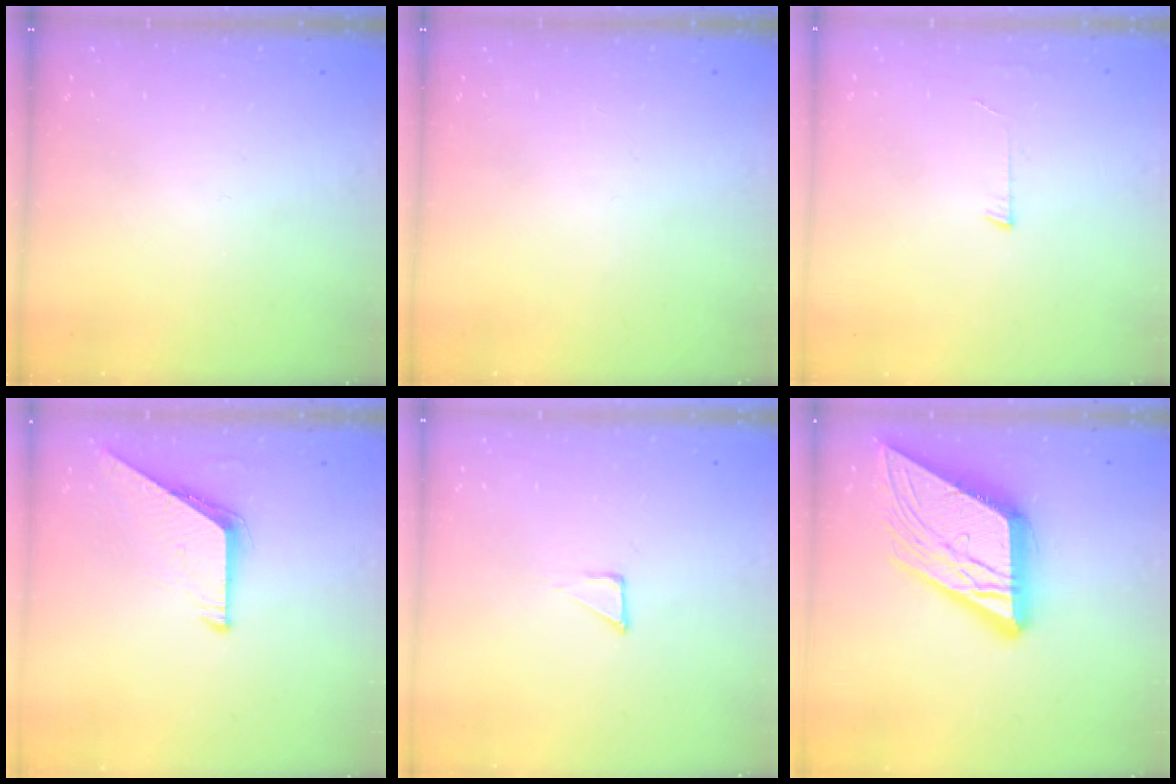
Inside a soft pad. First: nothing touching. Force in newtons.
{"total": 0.0}
{"total": 3.0, "press": 3.0, "slide": 0.3}
{"total": 6.5, "press": 6.4, "slide": 0.5}
{"total": 2.3, "press": 2.3, "slide": 0.1}
{"total": 18.7, "press": 18.6, "slide": 2.1}